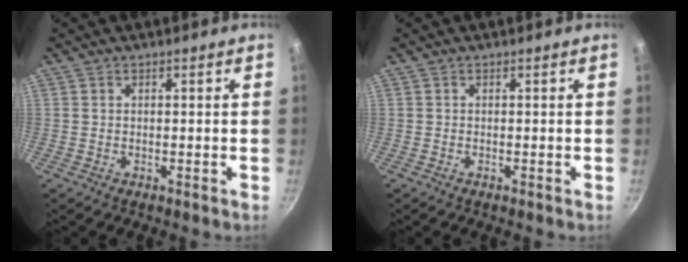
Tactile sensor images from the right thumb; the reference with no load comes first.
{"total": 0.0}